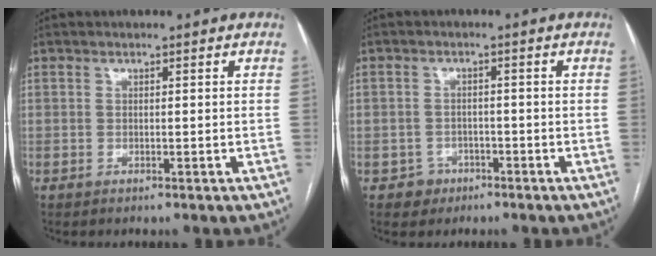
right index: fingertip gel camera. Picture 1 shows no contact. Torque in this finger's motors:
{"motor_torque": [-0.56, 0.03, -0.91, -0.21]}